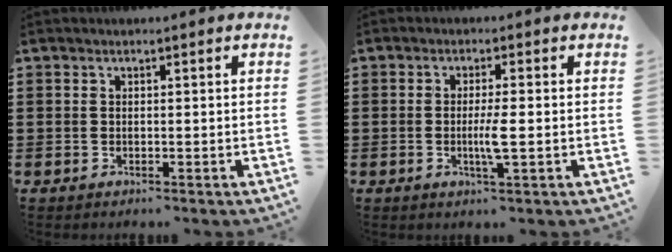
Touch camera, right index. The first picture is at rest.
{"total": 3.7, "force": [-0.7, 0.1, 3.6], "torque": [-0.071, -0.008, -0.017]}